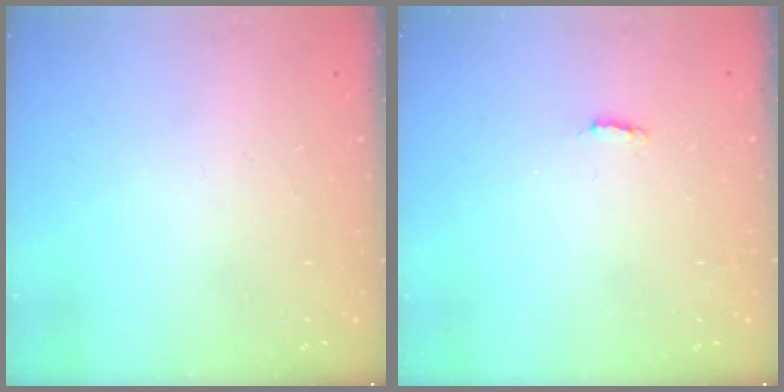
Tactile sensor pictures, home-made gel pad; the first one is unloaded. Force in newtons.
{"total": 2.3, "press": 2.2, "slide": 0.5}